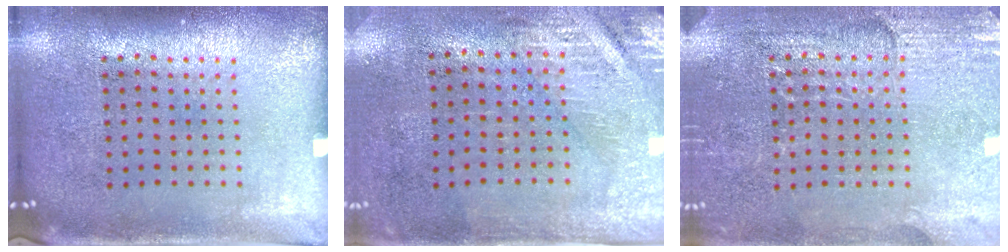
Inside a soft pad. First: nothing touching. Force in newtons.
{"total": 2.9, "press": 2.5, "slide": 1.4}
{"total": 2.9, "press": 2.9, "slide": 0.2}